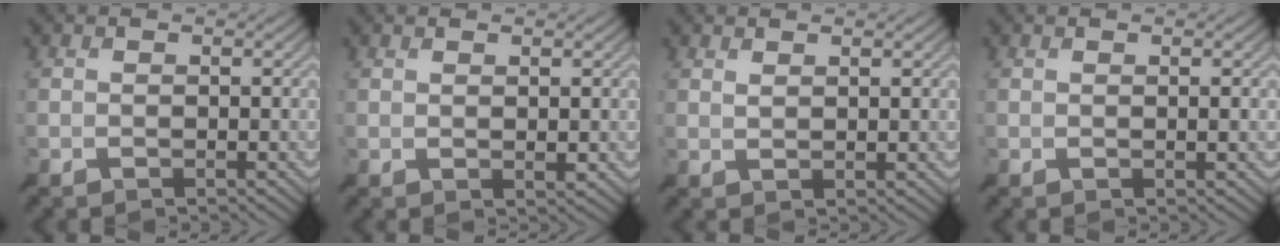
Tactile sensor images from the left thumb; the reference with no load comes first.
{"total": 2.4, "force": [2.2, -0.7, 0.3], "torque": [-0.006, 0.012, 0.034]}
{"total": 3.4, "force": [3.3, -0.5, 0.7], "torque": [-0.006, 0.011, 0.053]}
{"total": 1.0, "force": [0.8, -0.6, 0.2], "torque": [0.007, 0.006, 0.016]}